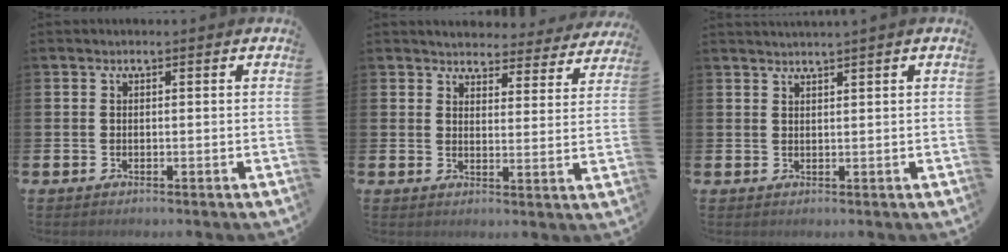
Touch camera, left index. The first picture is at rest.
{"total": 3.9, "force": [3.8, 0.9, -0.1], "torque": [-0.004, -0.033, 0.063]}
{"total": 1.2, "force": [1.1, -0.4, 0.2], "torque": [-0.001, -0.003, 0.021]}